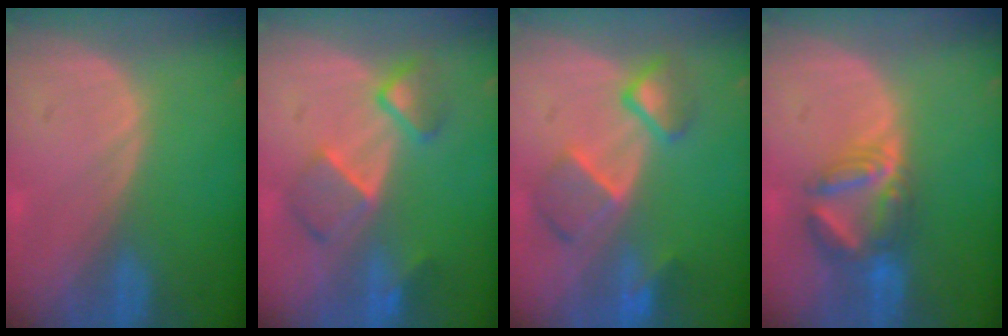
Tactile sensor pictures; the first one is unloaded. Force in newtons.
{"total": 6.2, "press": 6.1, "slide": 0.3}
{"total": 7.4, "press": 6.8, "slide": 2.8}
{"total": 6.5, "press": 6.4, "slide": 1.2}